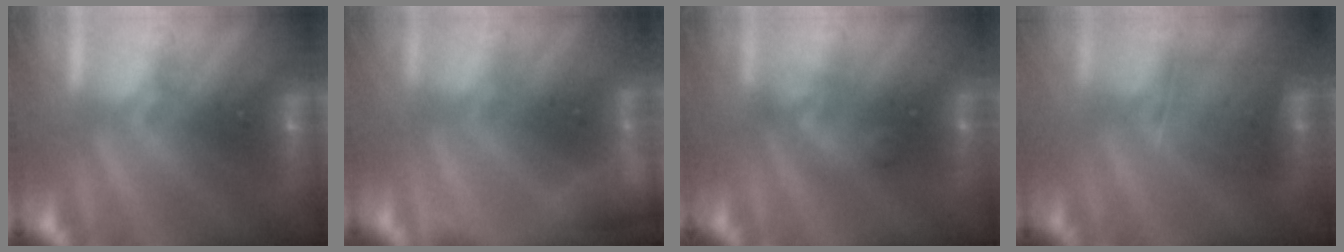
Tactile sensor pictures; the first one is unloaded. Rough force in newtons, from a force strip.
{"total": 5.4}
{"total": 2.4}
{"total": 2.3}